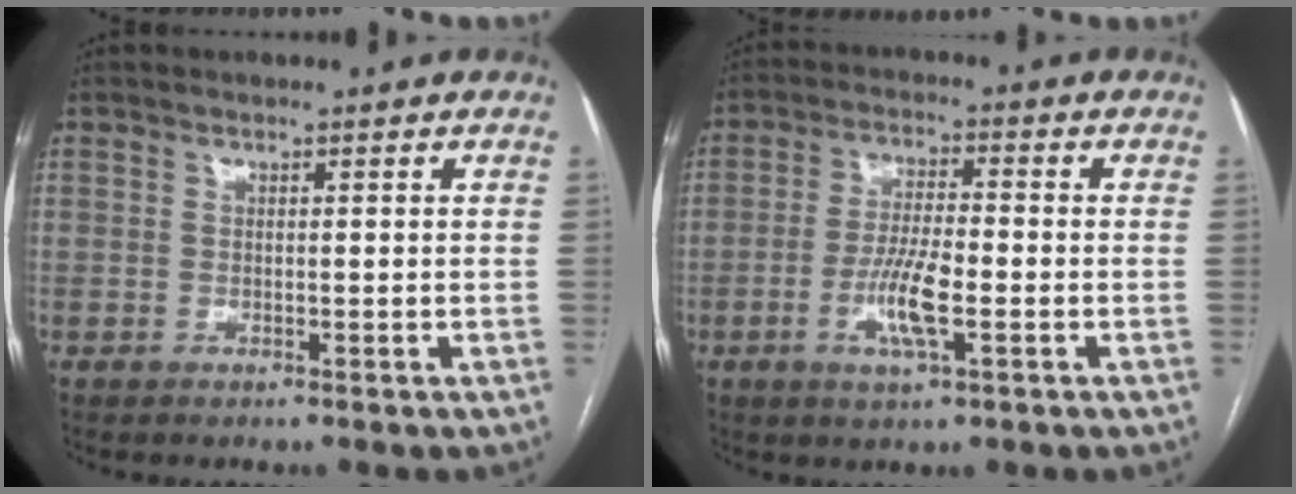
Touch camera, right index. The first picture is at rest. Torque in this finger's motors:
{"motor_torque": [0.11, -0.11, 0.08, 0.08]}